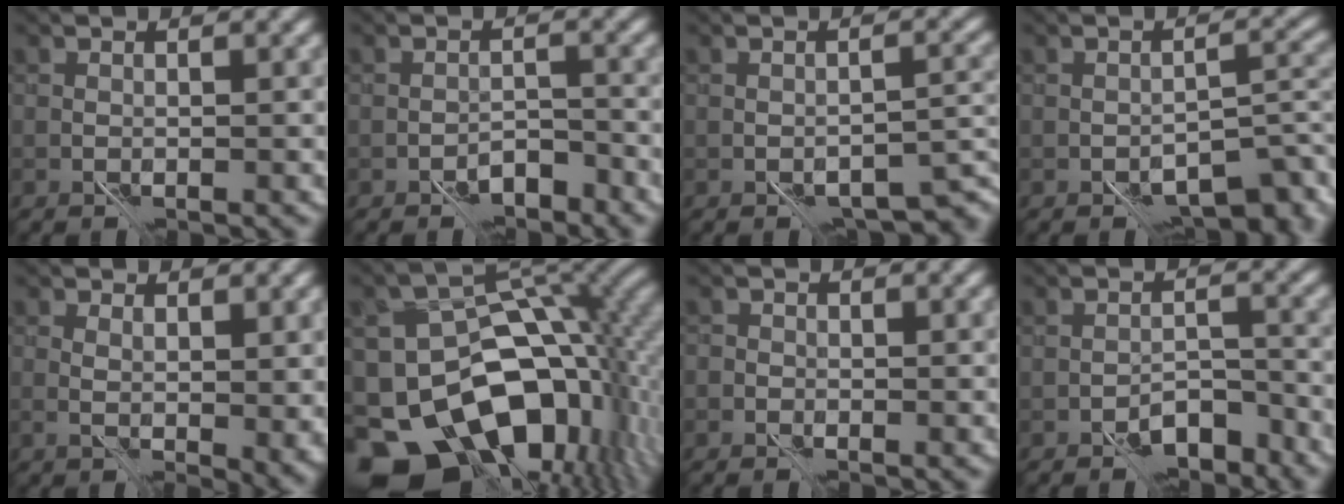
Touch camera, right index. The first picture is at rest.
{"total": 3.2, "force": [-2.6, 1.3, 1.5], "torque": [-0.014, 0.002, -0.043]}
{"total": 4.0, "force": [-2.0, 1.7, 3.0], "torque": [-0.033, -0.002, -0.027]}
{"total": 5.3, "force": [-2.8, 2.2, 3.8], "torque": [-0.046, 0.003, -0.044]}
{"total": 3.1, "force": [1.0, 1.3, 2.7], "torque": [-0.039, -0.006, 0.022]}
{"total": 16.3, "force": [-6.8, 10.0, 10.9], "torque": [-0.170, -0.020, -0.099]}
{"total": 1.1, "force": [-0.4, 1.0, 0.2], "torque": [0.005, -0.003, -0.011]}
{"total": 4.4, "force": [-3.5, 1.7, 2.1], "torque": [-0.019, 0.003, -0.056]}